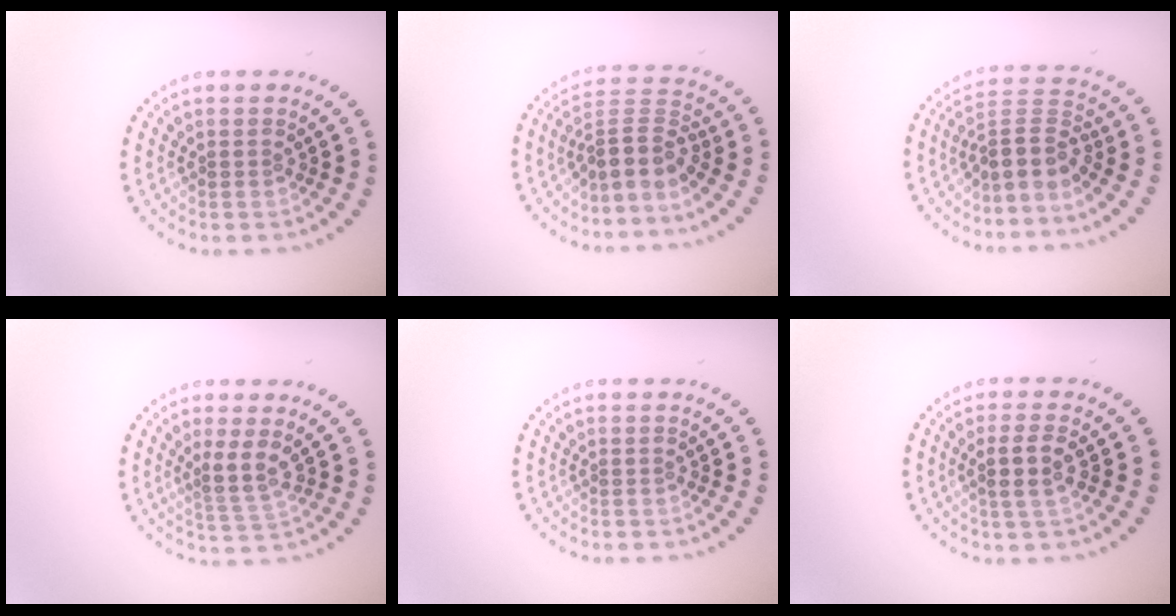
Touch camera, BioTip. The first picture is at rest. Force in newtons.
{"total": 3.4, "press": 2.4, "slide": 2.3}
{"total": 3.4, "press": 2.4, "slide": 2.5}
{"total": 2.7, "press": 2.0, "slide": 1.8}
{"total": 0.0}
{"total": 2.3, "press": 2.1, "slide": 0.9}